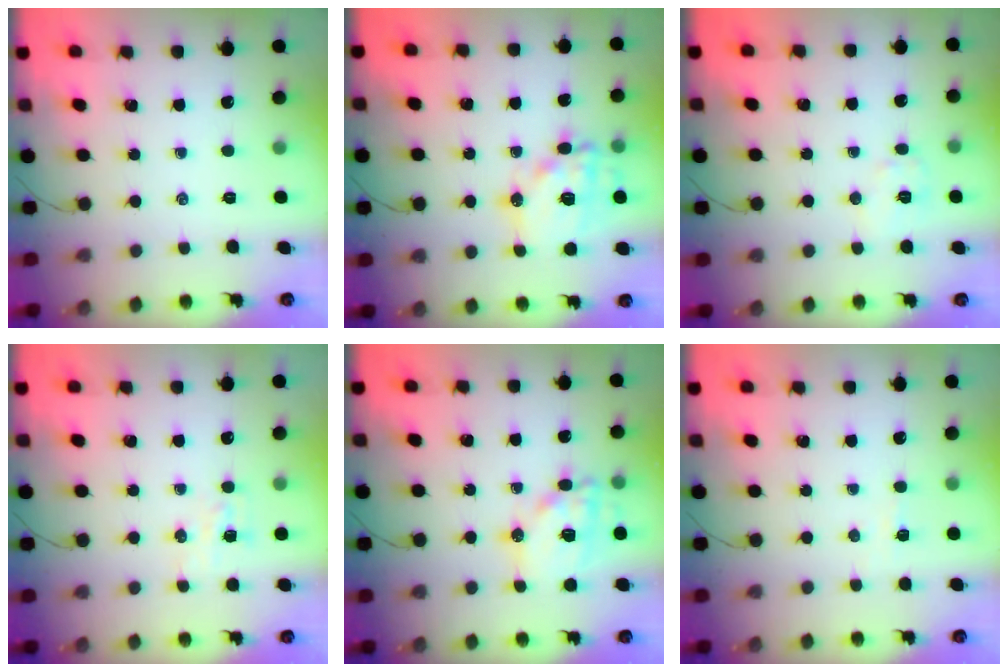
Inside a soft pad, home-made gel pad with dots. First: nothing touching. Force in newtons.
{"total": 16.1, "press": 15.9, "slide": 2.8}
{"total": 5.8, "press": 5.8, "slide": 0.7}
{"total": 4.1, "press": 4.0, "slide": 0.9}
{"total": 14.0, "press": 13.9, "slide": 2.2}
{"total": 3.1, "press": 3.0, "slide": 0.8}